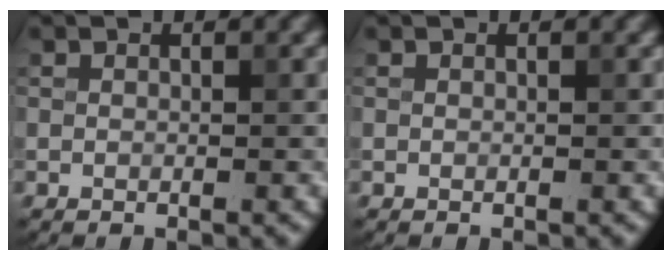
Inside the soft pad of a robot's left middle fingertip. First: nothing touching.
{"total": 0.0}